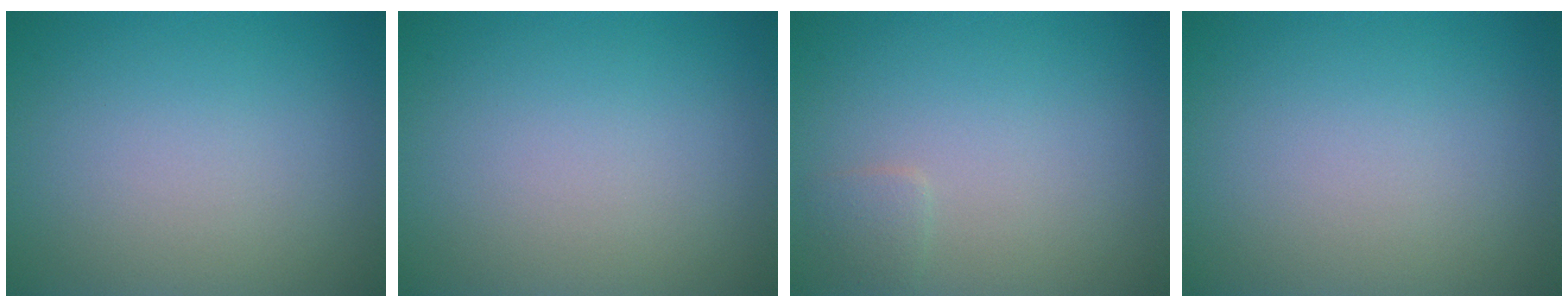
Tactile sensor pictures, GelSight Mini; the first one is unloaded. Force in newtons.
{"total": 0.0}
{"total": 0.9, "press": 0.9, "slide": 0.1}
{"total": 0.0}